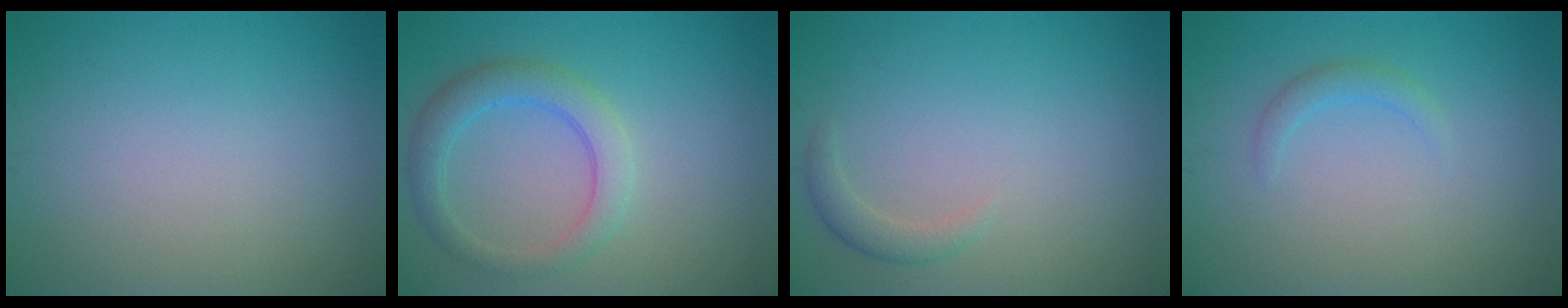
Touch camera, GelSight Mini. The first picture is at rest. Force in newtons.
{"total": 3.6, "press": 3.6, "slide": 0.1}
{"total": 1.5, "press": 1.5, "slide": 0.1}
{"total": 1.3, "press": 1.3, "slide": 0.1}